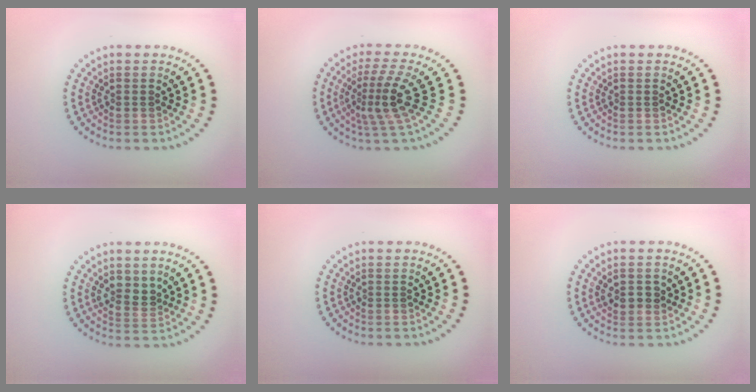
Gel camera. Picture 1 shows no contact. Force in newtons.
{"total": 3.7, "press": 2.6, "slide": 2.7}
{"total": 0.0}
{"total": 2.1, "press": 2.0, "slide": 0.8}
{"total": 0.0}
{"total": 1.8, "press": 1.8, "slide": 0.5}